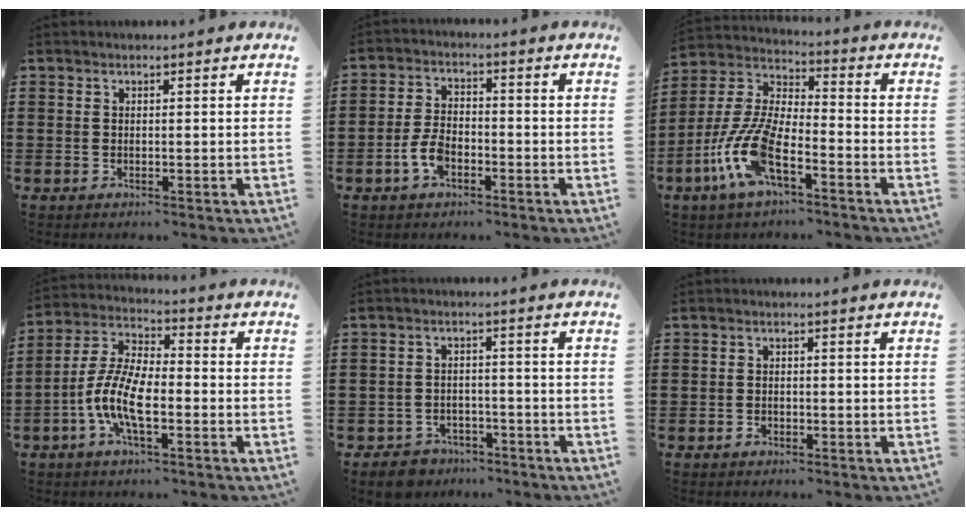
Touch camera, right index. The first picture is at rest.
{"total": 4.9, "force": [-2.1, 2.5, 3.7], "torque": [-0.091, -0.005, -0.044]}
{"total": 11.4, "force": [-5.8, 3.8, 9.0], "torque": [-0.234, -0.021, -0.119]}
{"total": 8.9, "force": [-3.1, 3.3, 7.7], "torque": [-0.190, -0.012, -0.066]}
{"total": 4.1, "force": [-3.8, 1.4, 0.4], "torque": [-0.027, 0.002, -0.080]}
{"total": 0.8, "force": [-0.6, 0.3, 0.4], "torque": [-0.010, -0.005, -0.010]}